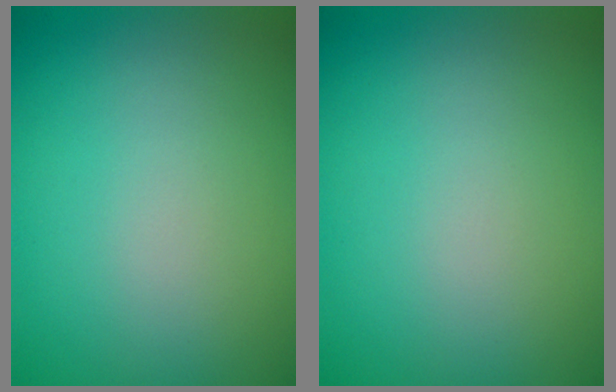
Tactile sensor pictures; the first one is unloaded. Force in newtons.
{"total": 0.0}